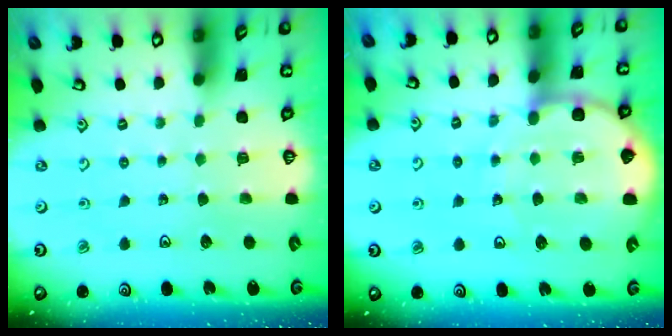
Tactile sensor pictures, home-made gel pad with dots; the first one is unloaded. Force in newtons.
{"total": 8.9, "press": 8.8, "slide": 1.3}